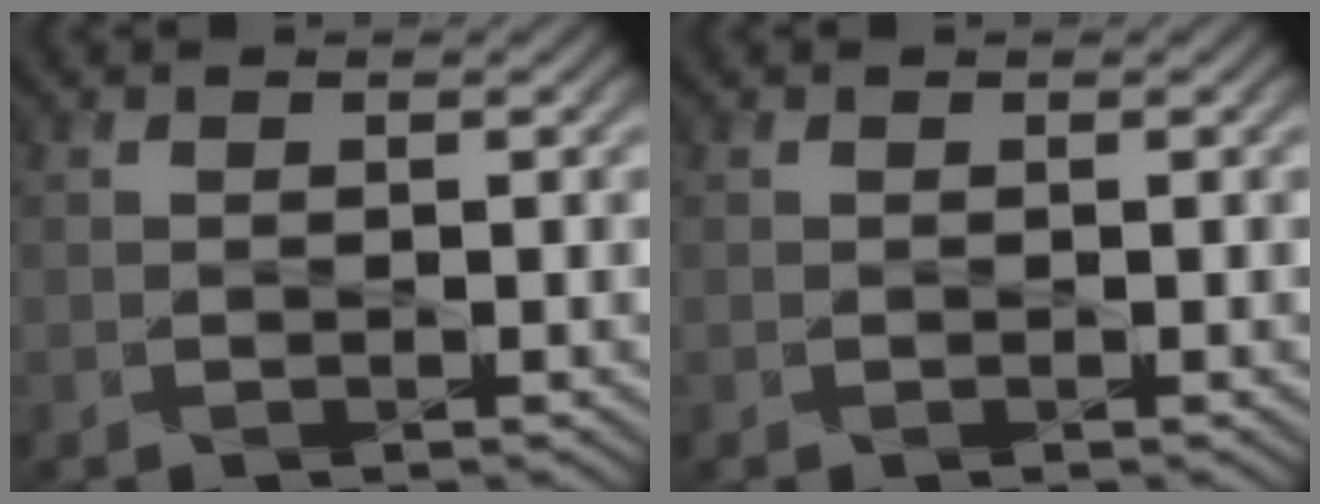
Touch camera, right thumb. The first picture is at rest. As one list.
[{"total": 0.0}]